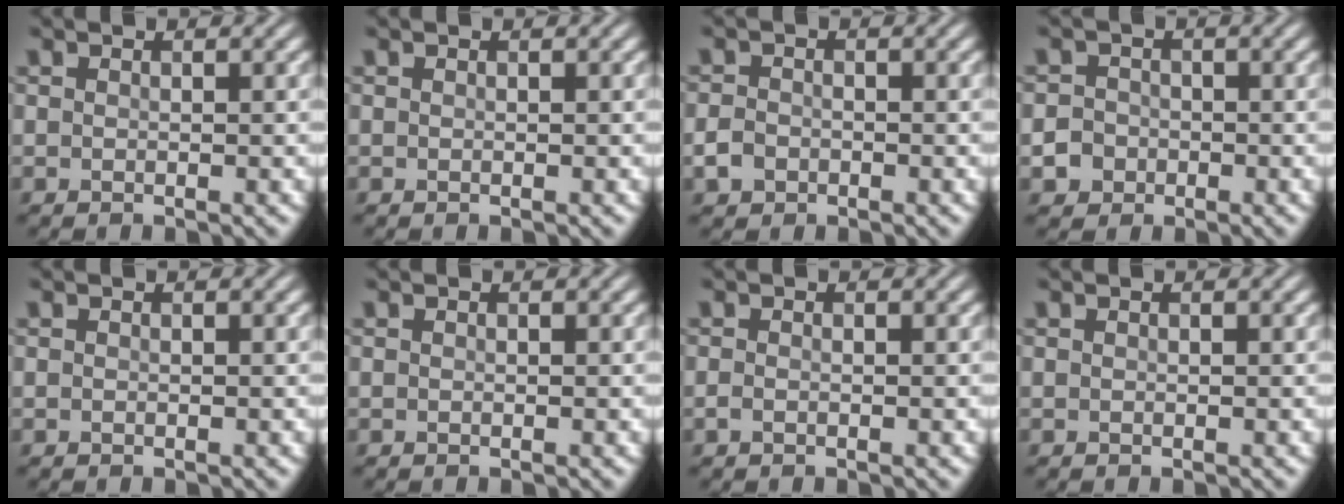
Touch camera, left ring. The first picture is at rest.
{"total": 0.0}
{"total": 1.9, "force": [-1.4, 1.2, 0.5], "torque": [-0.005, 0.005, -0.023]}
{"total": 2.4, "force": [-1.5, 1.8, 0.3], "torque": [0.009, 0.007, -0.021]}
{"total": 0.0}
{"total": 0.0}
{"total": 0.9, "force": [-0.7, 0.4, 0.4], "torque": [-0.011, 0.004, -0.011]}
{"total": 0.0}